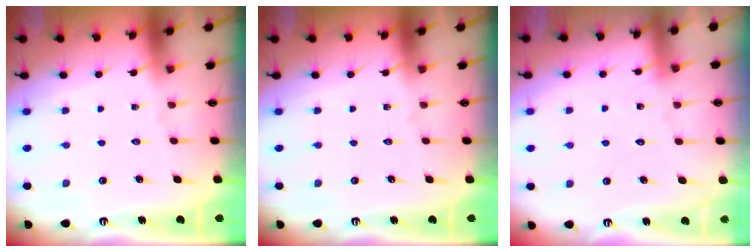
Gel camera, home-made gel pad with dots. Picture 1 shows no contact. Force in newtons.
{"total": 0.0}
{"total": 6.7, "press": 6.7, "slide": 0.3}